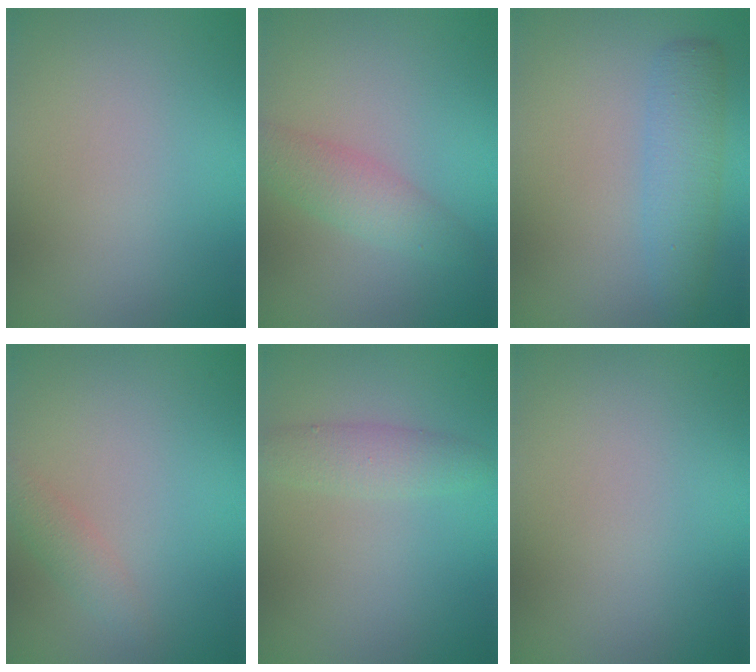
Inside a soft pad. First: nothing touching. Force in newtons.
{"total": 2.9, "press": 2.9, "slide": 0.0}
{"total": 3.7, "press": 3.7, "slide": 0.1}
{"total": 1.5, "press": 1.5, "slide": 0.0}
{"total": 2.4, "press": 2.4, "slide": 0.2}
{"total": 0.0}